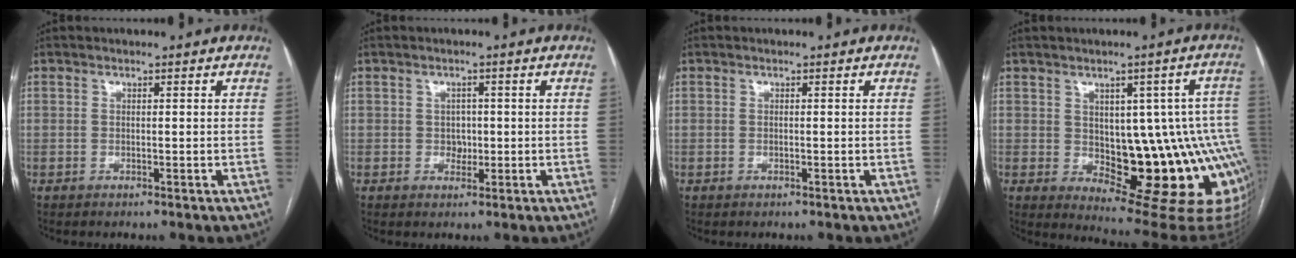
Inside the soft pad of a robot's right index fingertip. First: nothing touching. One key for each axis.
{"total": 2.0, "fx": -0.1, "fy": 1.7, "fz": 1.0, "tx": -0.010, "ty": 0.003, "tz": 0.000}
{"total": 0.0}
{"total": 17.8, "fx": -2.6, "fy": 7.1, "fz": 16.0, "tx": -0.123, "ty": 0.022, "tz": -0.010}